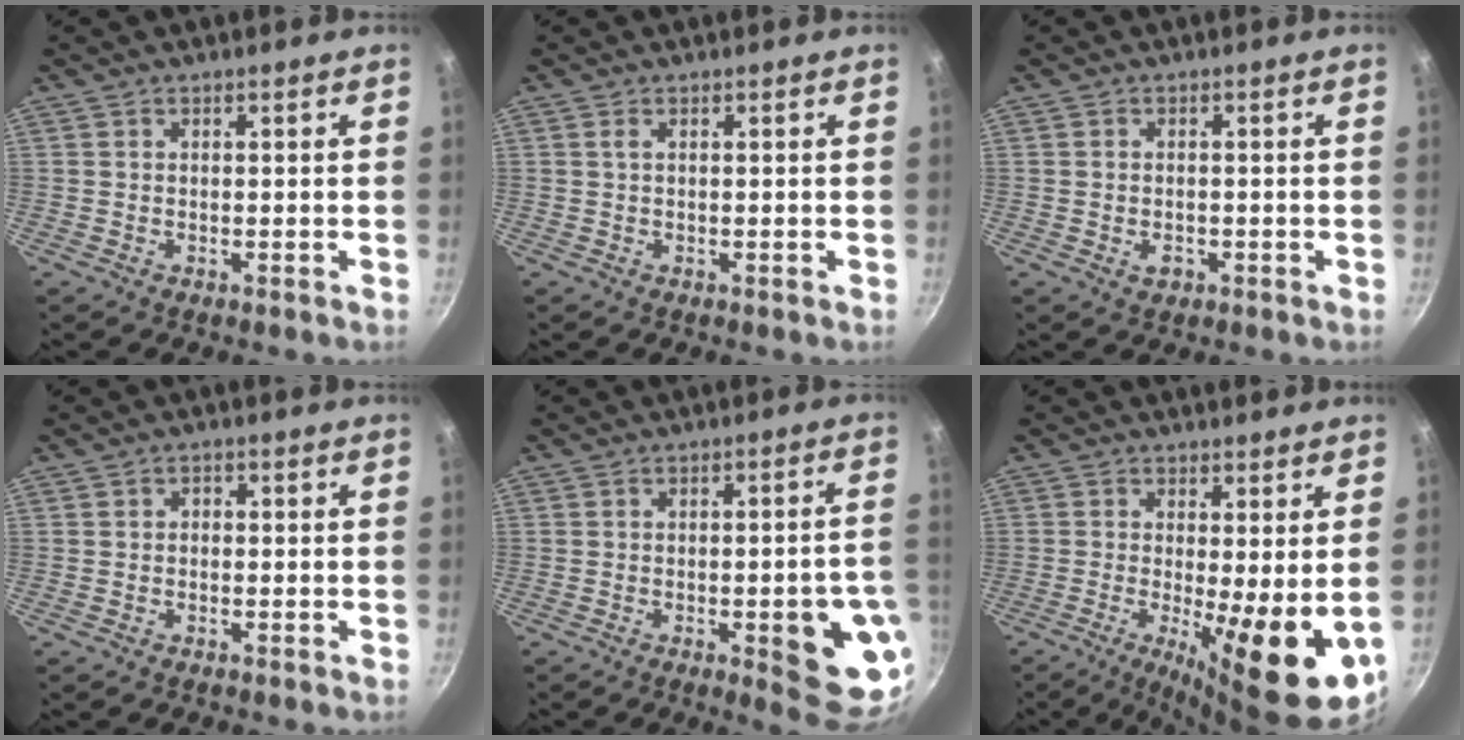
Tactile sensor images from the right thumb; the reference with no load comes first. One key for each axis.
{"total": 0.6, "fx": 0.2, "fy": 0.1, "fz": 0.5, "tx": -0.012, "ty": 0.001, "tz": 0.004}
{"total": 2.1, "fx": -0.8, "fy": 1.5, "fz": 1.3, "tx": -0.017, "ty": 0.004, "tz": -0.009}
{"total": 1.1, "fx": -0.2, "fy": 0.9, "fz": 0.6, "tx": -0.010, "ty": 0.006, "tz": -0.004}
{"total": 14.3, "fx": -3.7, "fy": 4.3, "fz": 13.2, "tx": -0.119, "ty": 0.013, "tz": -0.042}
{"total": 14.0, "fx": -2.3, "fy": 3.7, "fz": 13.3, "tx": -0.188, "ty": -0.018, "tz": -0.026}